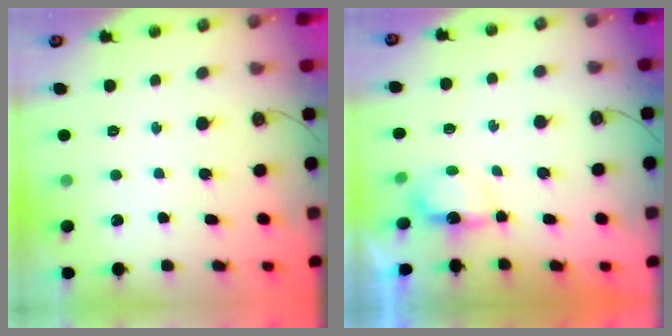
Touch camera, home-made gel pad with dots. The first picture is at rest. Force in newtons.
{"total": 4.1, "press": 4.1, "slide": 0.5}